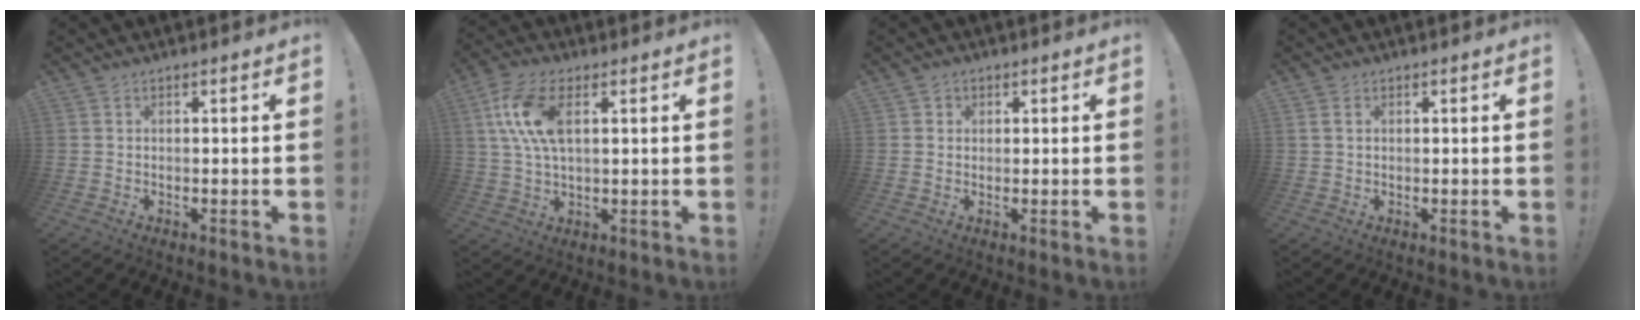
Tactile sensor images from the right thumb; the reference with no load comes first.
{"total": 12.3, "force": [3.6, 6.0, 10.1], "torque": [-0.208, -0.004, 0.065]}
{"total": 1.8, "force": [0.6, 1.6, 0.2], "torque": [0.001, -0.001, 0.010]}
{"total": 1.8, "force": [0.7, 1.3, 1.1], "torque": [-0.018, 0.002, 0.012]}